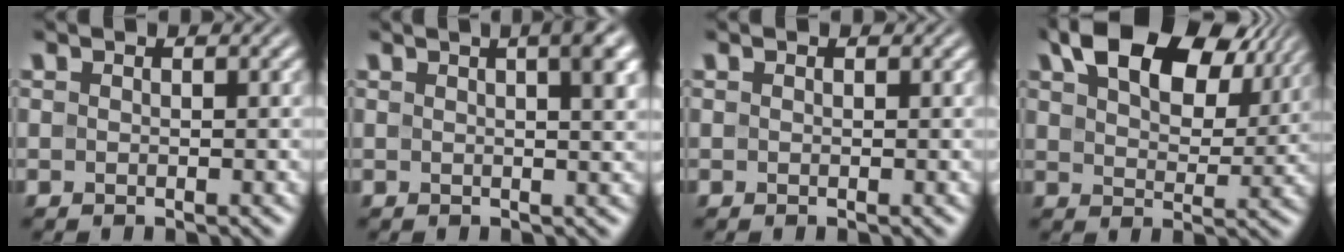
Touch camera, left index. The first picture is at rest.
{"total": 5.2, "force": [2.1, 1.7, 4.5], "torque": [-0.030, 0.022, 0.009]}
{"total": 0.0}
{"total": 11.9, "force": [6.6, 6.4, 7.5], "torque": [-0.128, 0.020, 0.112]}